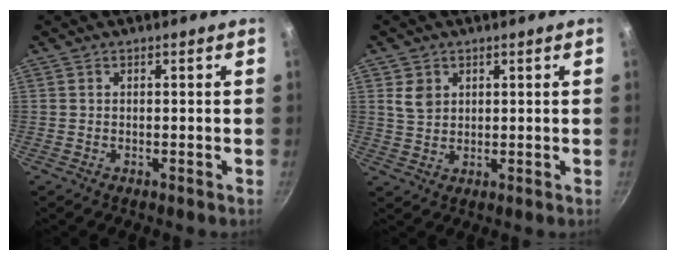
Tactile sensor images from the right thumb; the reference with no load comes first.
{"total": 4.0, "force": [1.4, 3.3, 1.8], "torque": [-0.019, -0.001, 0.029]}